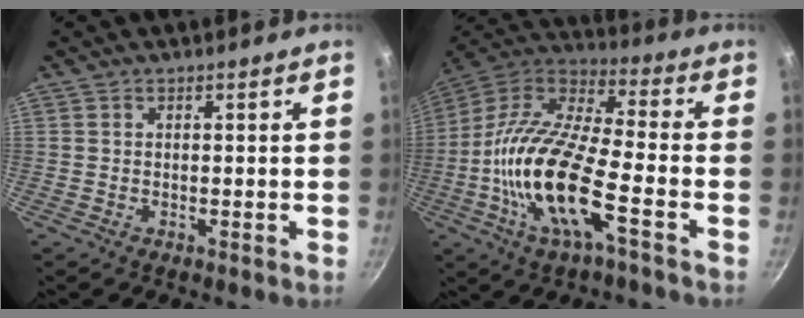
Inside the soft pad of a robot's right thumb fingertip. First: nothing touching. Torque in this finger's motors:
{"motor_torque": [-0.01, 0.99, 2.24, -0.53, 0.69]}